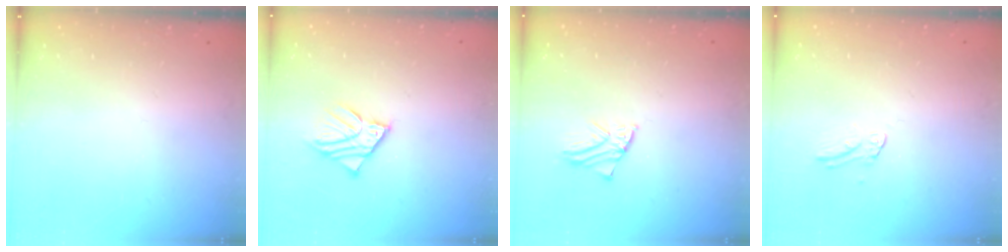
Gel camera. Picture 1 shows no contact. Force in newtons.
{"total": 7.1, "press": 7.1, "slide": 0.9}
{"total": 1.2, "press": 1.2, "slide": 0.0}
{"total": 5.6, "press": 5.5, "slide": 0.6}